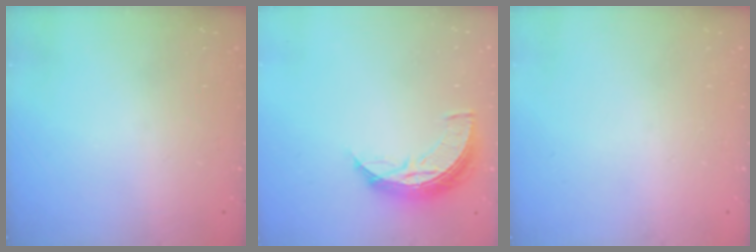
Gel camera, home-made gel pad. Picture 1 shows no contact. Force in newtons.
{"total": 10.1, "press": 10.1, "slide": 0.6}
{"total": 0.0}